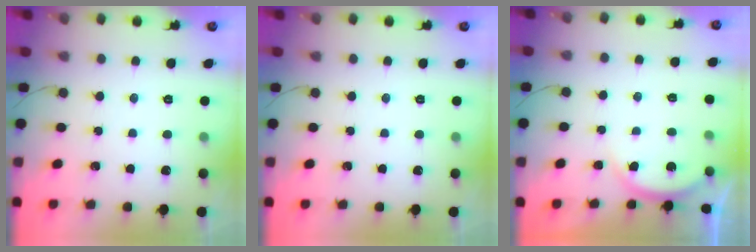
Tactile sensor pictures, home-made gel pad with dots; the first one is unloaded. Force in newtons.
{"total": 0.0}
{"total": 4.3, "press": 4.3, "slide": 0.5}